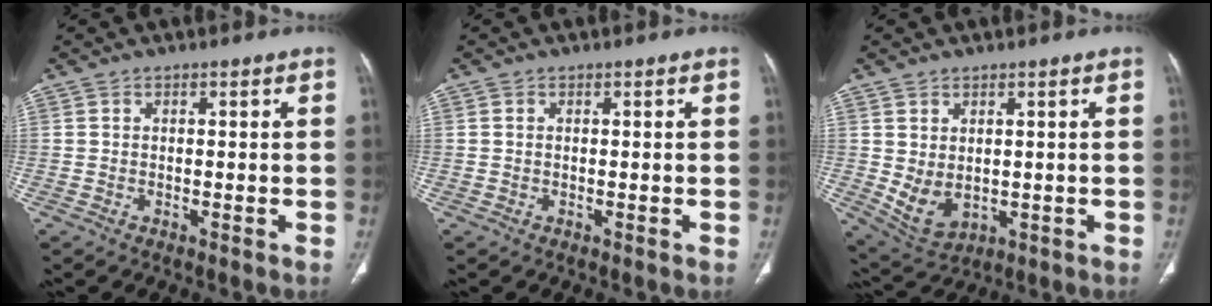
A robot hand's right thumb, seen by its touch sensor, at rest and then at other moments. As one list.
[{"total": 0.0}, {"total": 6.4, "force": [0.2, 4.2, 4.8], "torque": [-0.081, -0.009, 0.028]}]